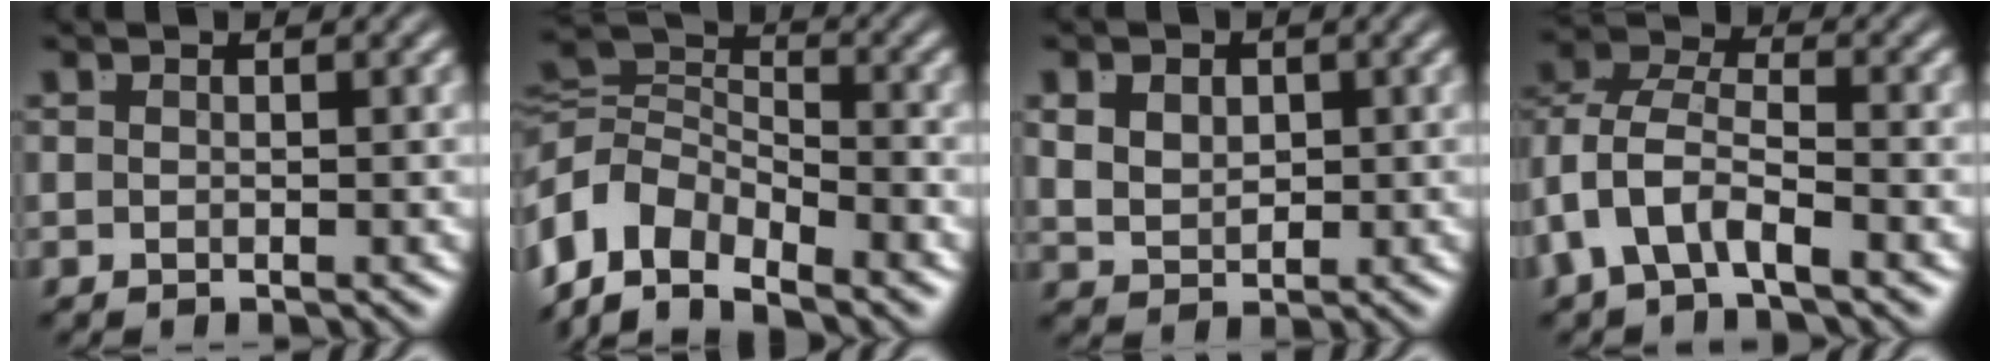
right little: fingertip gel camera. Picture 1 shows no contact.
{"total": 10.1, "force": [-3.0, 7.9, 5.6], "torque": [-0.130, -0.045, -0.045]}
{"total": 3.9, "force": [0.7, 3.1, 2.3], "torque": [-0.052, -0.019, 0.023]}
{"total": 6.3, "force": [-0.5, 4.9, 3.9], "torque": [-0.096, -0.018, -0.012]}